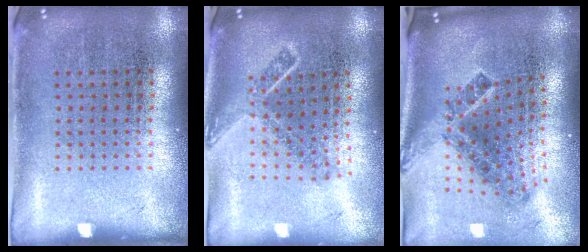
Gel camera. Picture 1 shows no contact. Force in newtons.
{"total": 1.9, "press": 1.4, "slide": 1.3}
{"total": 2.2, "press": 1.4, "slide": 1.7}